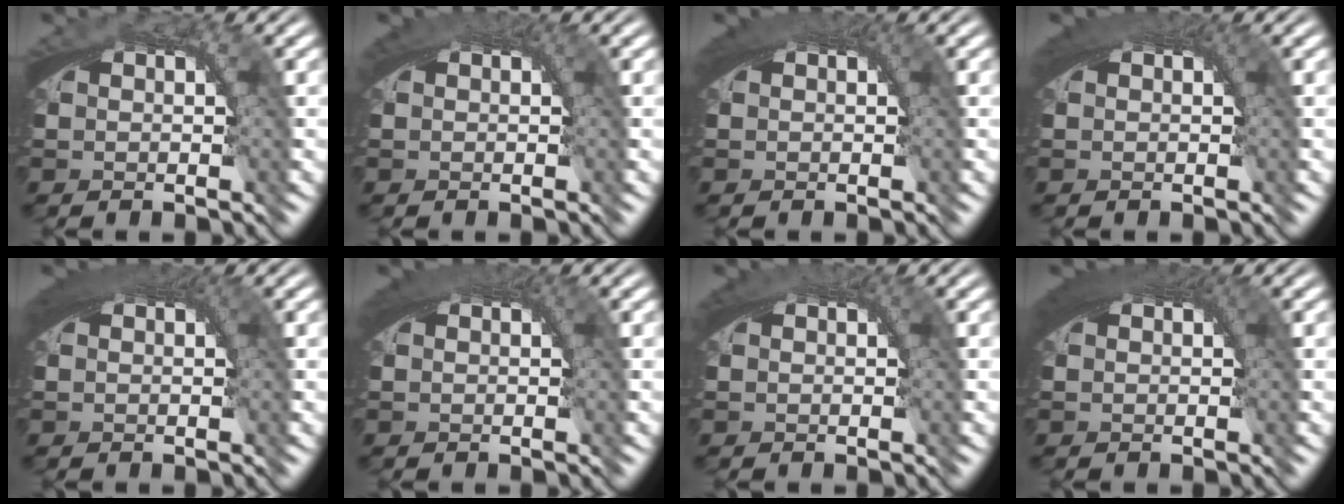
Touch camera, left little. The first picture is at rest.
{"total": 1.2, "force": [0.4, 0.8, 0.8], "torque": [-0.015, -0.004, 0.007]}
{"total": 2.2, "force": [0.6, 1.3, 1.6], "torque": [-0.027, -0.005, 0.010]}
{"total": 2.1, "force": [0.6, 1.3, 1.6], "torque": [-0.027, -0.005, 0.010]}
{"total": 2.9, "force": [0.7, 1.6, 2.3], "torque": [-0.037, -0.006, 0.013]}
{"total": 2.2, "force": [0.6, 1.3, 1.6], "torque": [-0.027, -0.005, 0.010]}
{"total": 1.4, "force": [0.4, 0.9, 1.0], "torque": [-0.017, -0.004, 0.007]}
{"total": 3.4, "force": [0.9, 1.8, 2.7], "torque": [-0.044, -0.007, 0.015]}